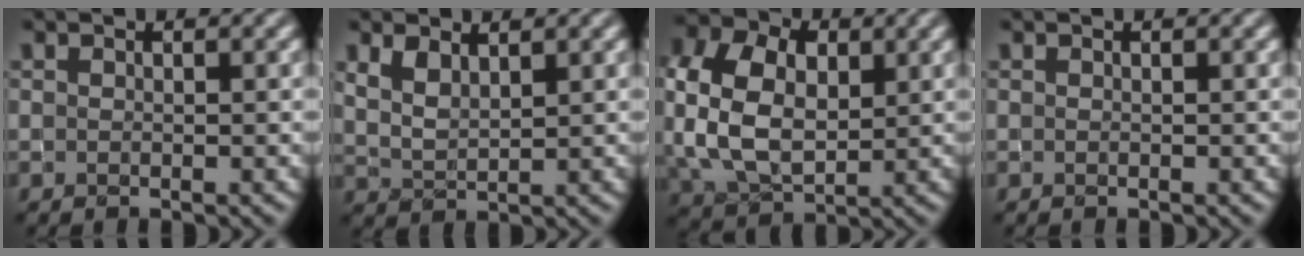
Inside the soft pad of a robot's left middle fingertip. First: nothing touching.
{"total": 2.6, "force": [1.7, 1.1, 1.6], "torque": [-0.041, -0.003, 0.037]}
{"total": 10.7, "force": [1.0, 7.4, 7.6], "torque": [-0.189, 0.005, 0.023]}
{"total": 0.0}